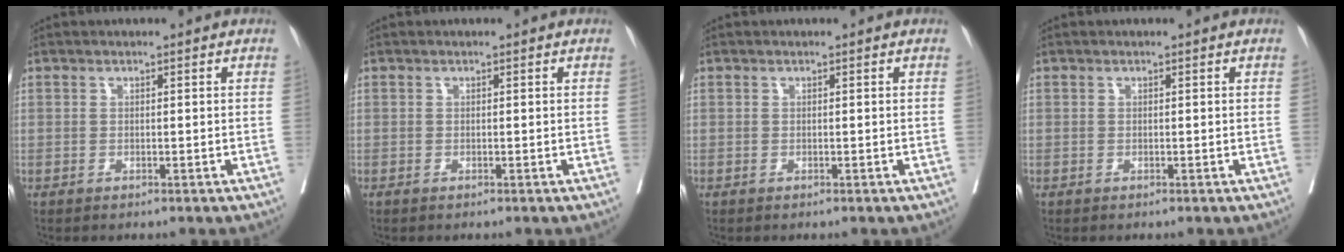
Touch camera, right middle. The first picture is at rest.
{"total": 0.0}
{"total": 0.0}
{"total": 0.0}